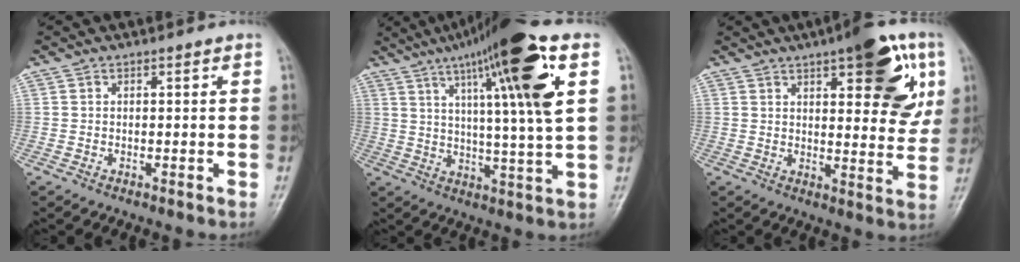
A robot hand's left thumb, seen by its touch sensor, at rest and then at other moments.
{"total": 19.8, "force": [8.1, 2.0, 18.0], "torque": [-0.276, -0.011, 0.121]}
{"total": 16.4, "force": [7.1, 5.8, 13.6], "torque": [-0.135, -0.022, 0.089]}